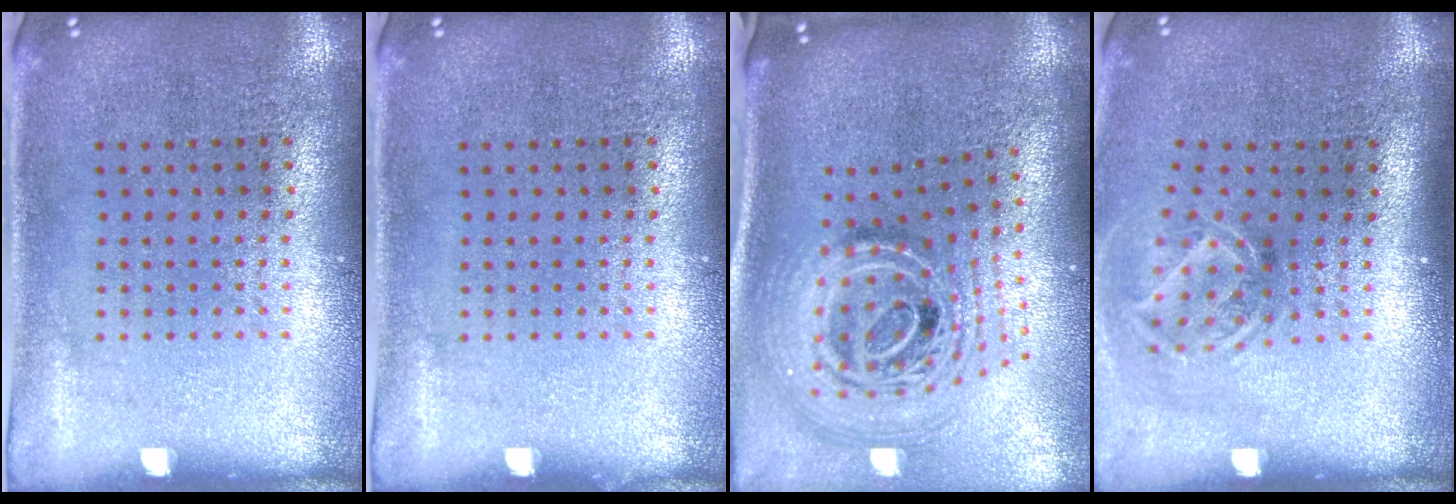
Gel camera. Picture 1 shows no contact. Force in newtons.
{"total": 0.0}
{"total": 2.7, "press": 1.9, "slide": 2.0}
{"total": 2.0, "press": 1.3, "slide": 1.4}